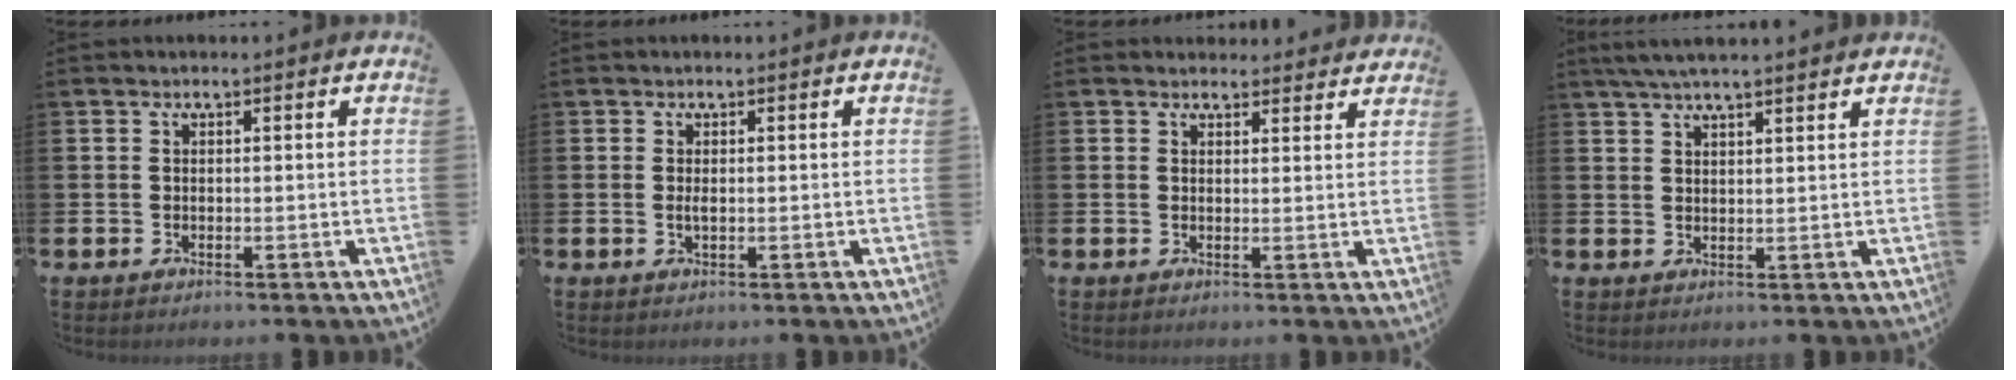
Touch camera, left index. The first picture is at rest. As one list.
[{"total": 0.8, "force": [0.0, 0.2, 0.8], "torque": [-0.009, -0.002, -0.002]}, {"total": 2.4, "force": [2.3, 0.7, -0.1], "torque": [0.006, -0.011, 0.042]}, {"total": 3.9, "force": [3.5, 0.2, 1.8], "torque": [-0.036, -0.004, 0.063]}]